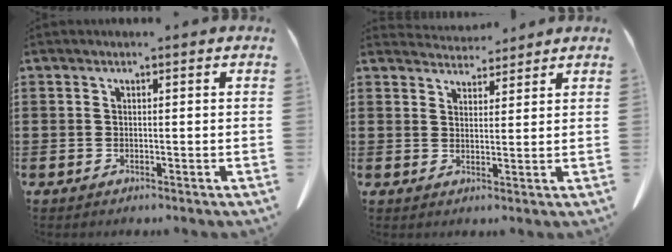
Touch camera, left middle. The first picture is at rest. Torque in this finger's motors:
{"motor_torque": [-0.38, -0.06, -0.24, -0.07]}